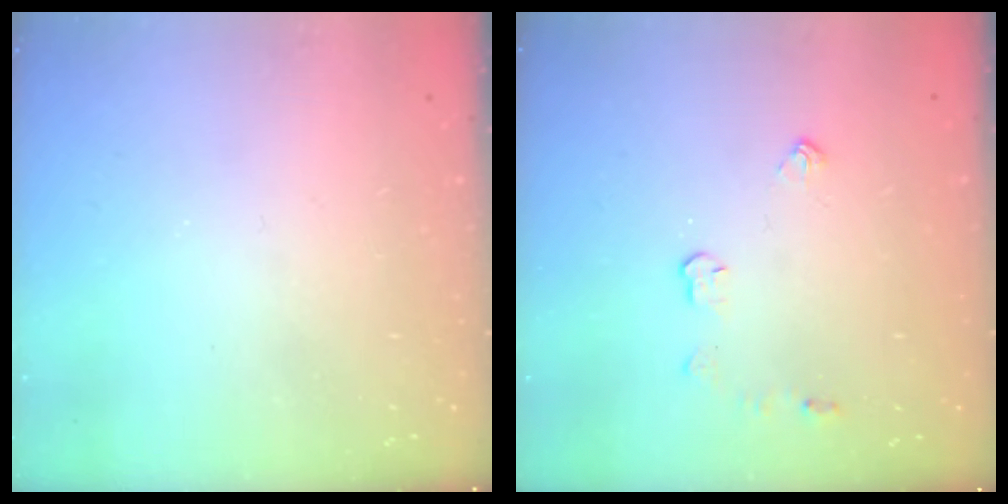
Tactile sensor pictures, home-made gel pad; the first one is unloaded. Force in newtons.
{"total": 3.8, "press": 3.8, "slide": 0.6}